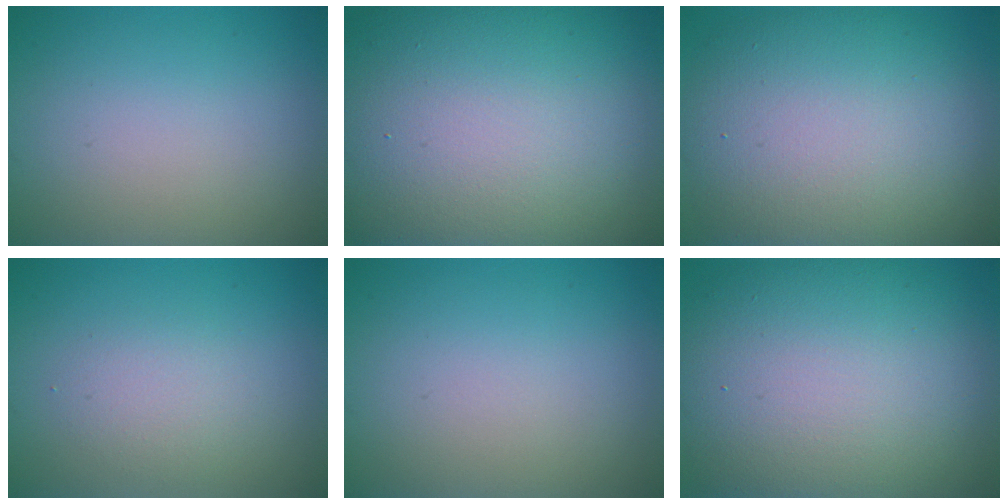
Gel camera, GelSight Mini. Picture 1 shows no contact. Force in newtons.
{"total": 19.9, "press": 19.8, "slide": 1.2}
{"total": 12.8, "press": 12.8, "slide": 1.0}
{"total": 2.1, "press": 2.1, "slide": 0.1}
{"total": 0.0}
{"total": 14.6, "press": 14.6, "slide": 0.8}